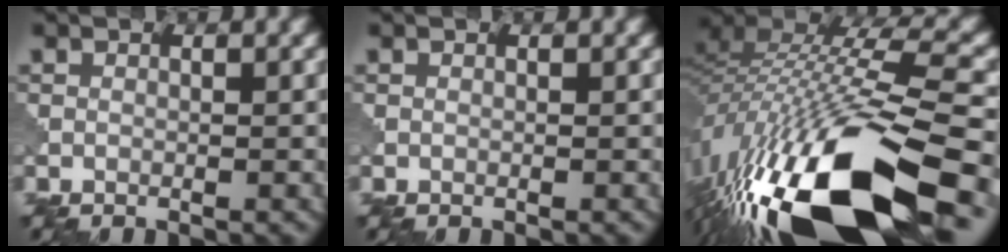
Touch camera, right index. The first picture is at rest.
{"total": 0.0}
{"total": 16.9, "force": [-7.8, 6.1, 13.7], "torque": [-0.266, -0.012, -0.128]}